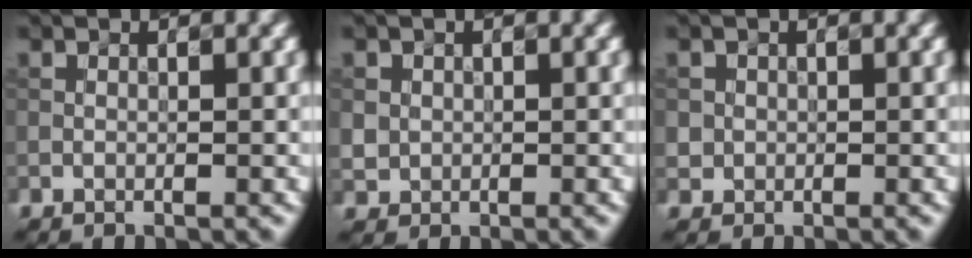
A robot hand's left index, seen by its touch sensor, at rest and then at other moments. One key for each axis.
{"total": 1.4, "fx": 0.1, "fy": 1.4, "fz": 0.1, "tx": 0.005, "ty": -0.005, "tz": 0.007}
{"total": 1.1, "fx": 0.0, "fy": 1.1, "fz": -0.1, "tx": 0.016, "ty": -0.003, "tz": 0.003}